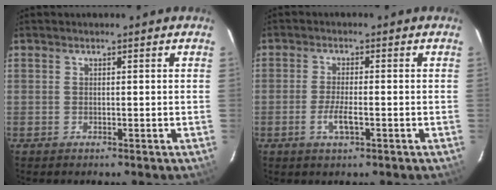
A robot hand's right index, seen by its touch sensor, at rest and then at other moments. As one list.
[{"total": 3.7, "force": [-1.5, 0.8, 3.3], "torque": [-0.071, -0.006, -0.030]}]